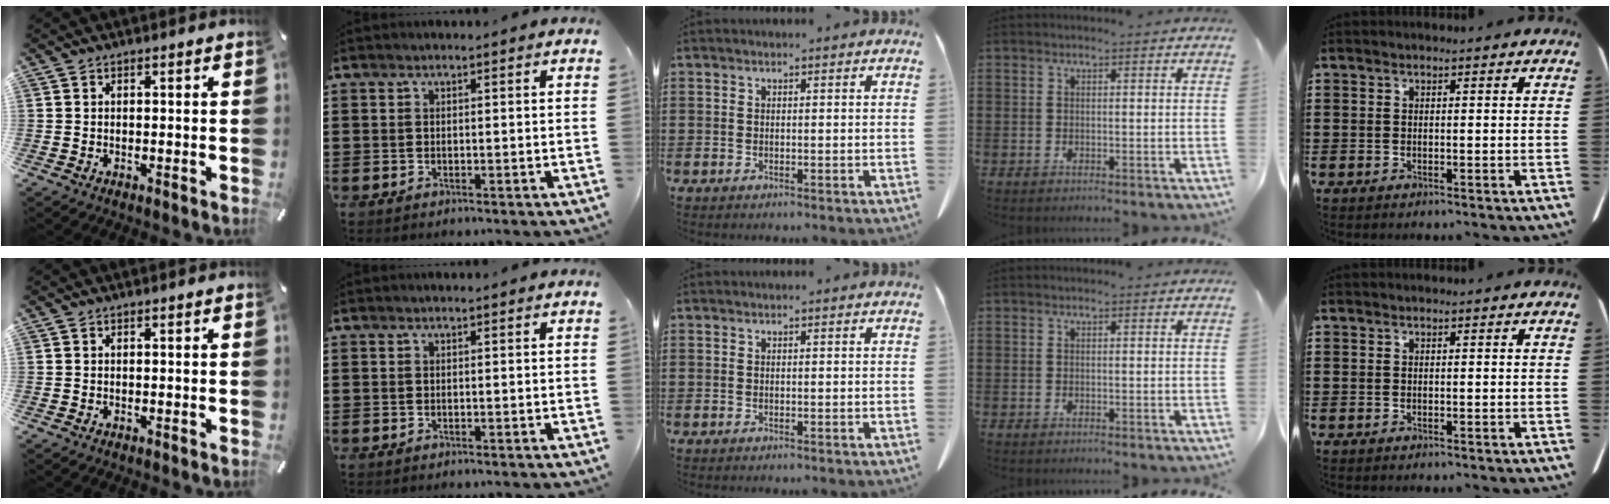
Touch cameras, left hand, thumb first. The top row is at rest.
{}